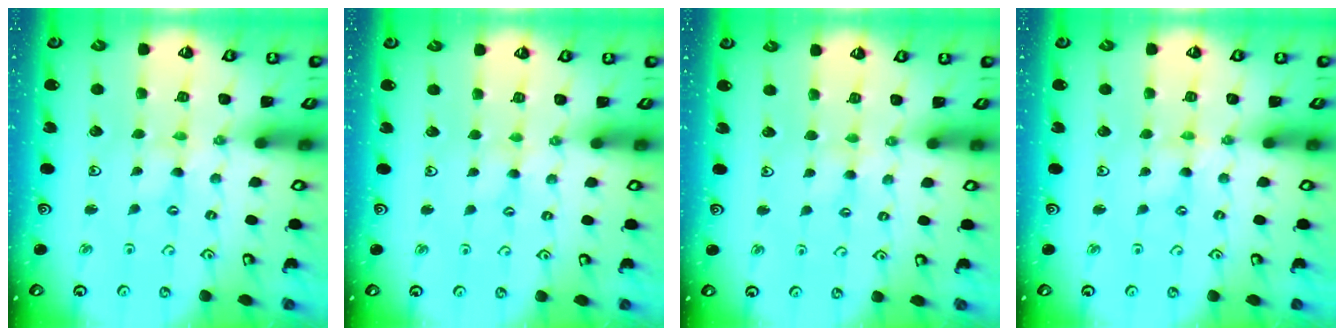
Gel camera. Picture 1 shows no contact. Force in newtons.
{"total": 1.5, "press": 1.4, "slide": 0.3}
{"total": 1.9, "press": 1.8, "slide": 0.4}
{"total": 1.1, "press": 1.0, "slide": 0.1}